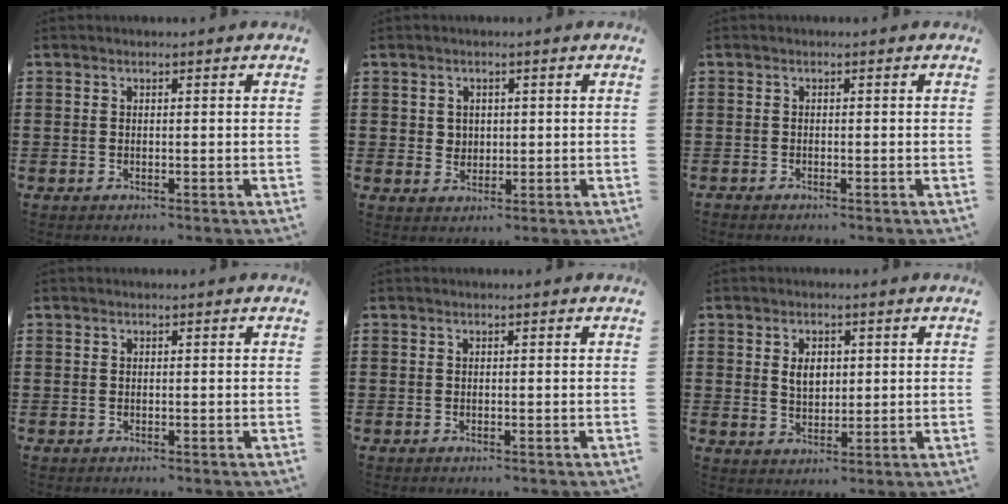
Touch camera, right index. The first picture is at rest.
{"total": 2.0, "force": [0.8, 1.8, 0.5], "torque": [-0.016, 0.009, 0.015]}
{"total": 0.6, "force": [-0.6, 0.2, 0.0], "torque": [-0.001, 0.001, -0.013]}
{"total": 0.0}
{"total": 0.0}
{"total": 3.7, "force": [0.8, 2.5, 2.6], "torque": [-0.049, 0.007, 0.011]}